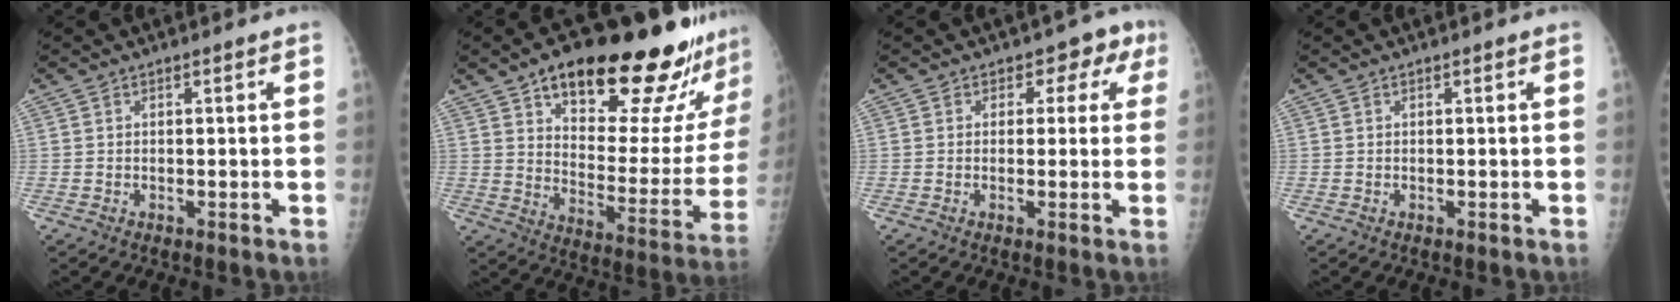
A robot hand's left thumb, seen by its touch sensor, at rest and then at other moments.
{"total": 27.0, "force": [19.2, 8.3, 17.1], "torque": [-0.196, -0.085, 0.269]}
{"total": 4.6, "force": [1.8, 3.5, 2.4], "torque": [0.015, 0.001, 0.010]}
{"total": 0.0}